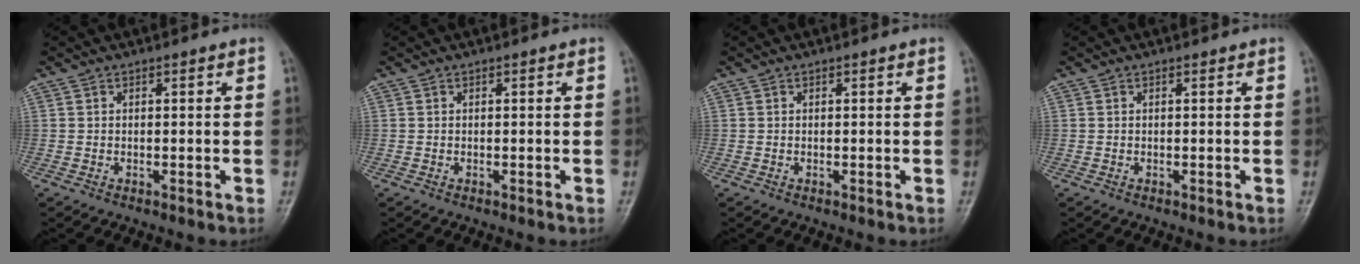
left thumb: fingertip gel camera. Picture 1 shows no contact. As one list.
[{"total": 0.0}, {"total": 0.0}, {"total": 0.0}]